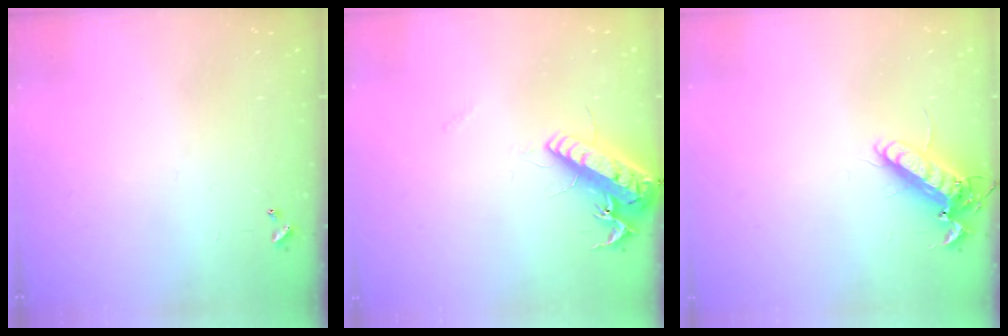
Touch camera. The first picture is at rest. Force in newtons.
{"total": 16.5, "press": 16.2, "slide": 3.1}
{"total": 13.2, "press": 13.0, "slide": 2.1}